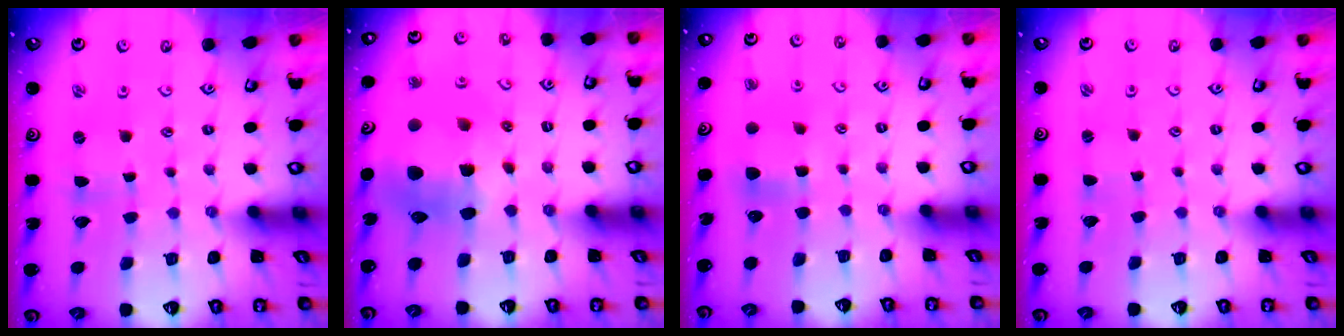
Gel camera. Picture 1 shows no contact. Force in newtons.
{"total": 16.2, "press": 16.1, "slide": 1.8}
{"total": 6.0, "press": 6.0, "slide": 0.6}
{"total": 0.9, "press": 0.9, "slide": 0.2}